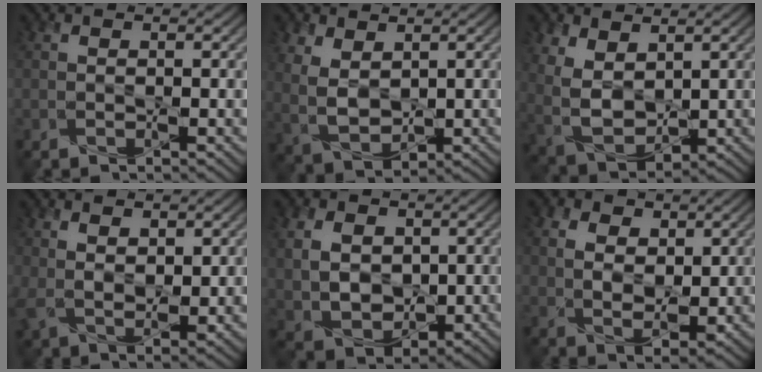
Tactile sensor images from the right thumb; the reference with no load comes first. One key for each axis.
{"total": 6.1, "fx": 2.3, "fy": 3.7, "fz": 4.2, "tx": -0.113, "ty": -0.004, "tz": 0.051}
{"total": 7.8, "fx": 2.6, "fy": 4.9, "fz": 5.6, "tx": -0.157, "ty": -0.008, "tz": 0.059}
{"total": 5.0, "fx": 2.2, "fy": 2.7, "fz": 3.5, "tx": -0.079, "ty": -0.013, "tz": 0.045}
{"total": 8.8, "fx": 1.2, "fy": 6.6, "fz": 5.6, "tx": -0.149, "ty": -0.009, "tz": 0.029}
{"total": 6.7, "fx": 2.9, "fy": 4.5, "fz": 4.0, "tx": -0.108, "ty": 0.001, "tz": 0.055}